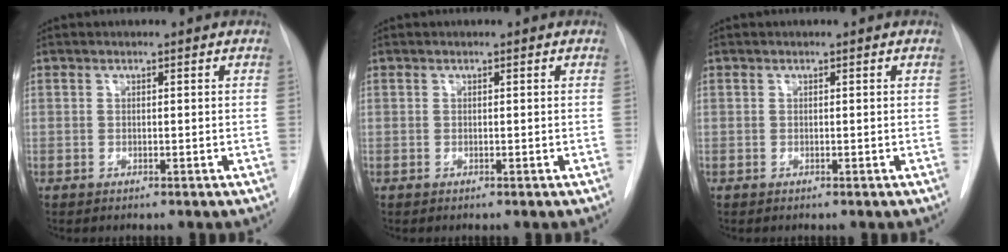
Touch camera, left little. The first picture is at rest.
{"total": 0.0}
{"total": 0.0}